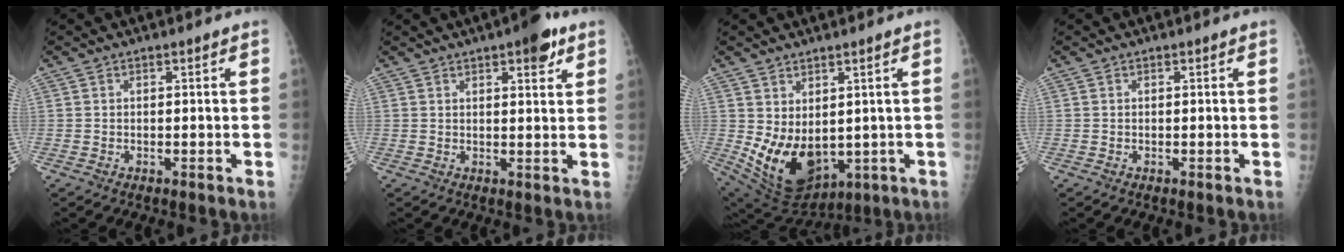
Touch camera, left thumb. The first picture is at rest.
{"total": 5.9, "force": [3.4, 2.0, 4.4], "torque": [-0.045, -0.011, 0.039]}
{"total": 12.8, "force": [0.2, 8.0, 9.9], "torque": [-0.153, -0.027, 0.040]}
{"total": 0.0}